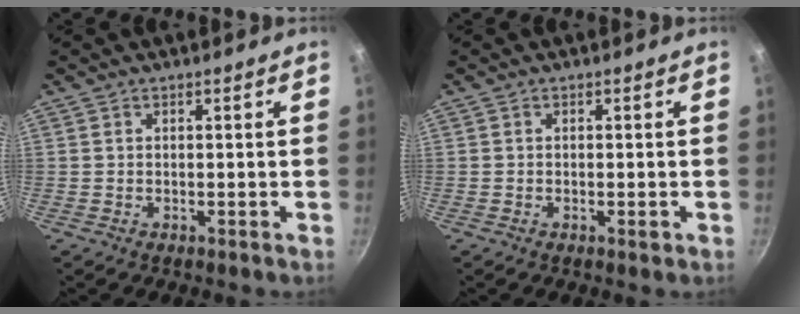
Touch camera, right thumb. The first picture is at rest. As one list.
[{"total": 1.1, "force": [-0.4, 0.3, 0.9], "torque": [-0.018, 0.001, -0.008]}]